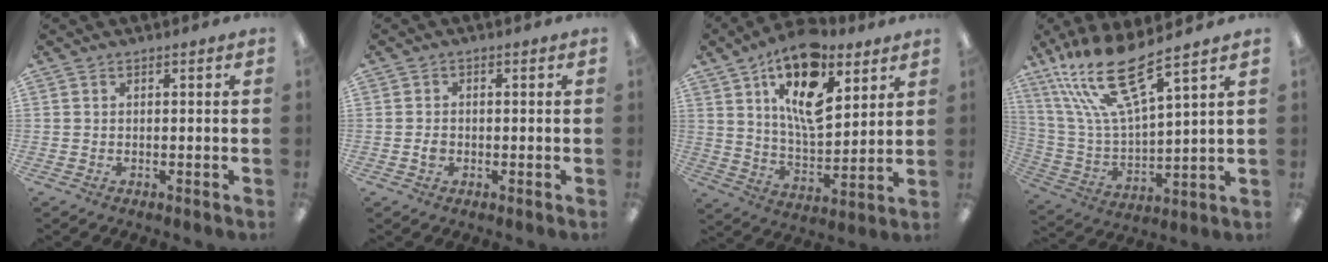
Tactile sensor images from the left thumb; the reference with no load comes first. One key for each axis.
{"total": 1.7, "fx": -0.4, "fy": 1.4, "fz": 0.8, "tx": -0.014, "ty": 0.004, "tz": -0.008}
{"total": 18.7, "fx": 10.6, "fy": 8.5, "fz": 12.8, "tx": -0.198, "ty": -0.044, "tz": 0.177}
{"total": 18.5, "fx": 12.8, "fy": 4.7, "fz": 12.4, "tx": -0.262, "ty": -0.071, "tz": 0.222}